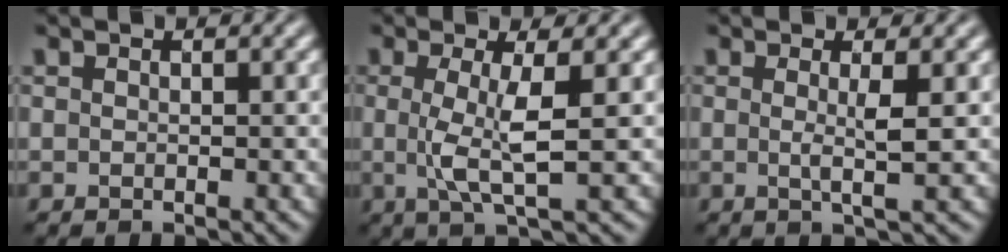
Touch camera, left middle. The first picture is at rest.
{"total": 4.0, "force": [0.1, 0.7, 3.9], "torque": [-0.077, -0.004, 0.001]}
{"total": 2.3, "force": [0.2, 0.3, 2.2], "torque": [-0.041, -0.004, -0.002]}